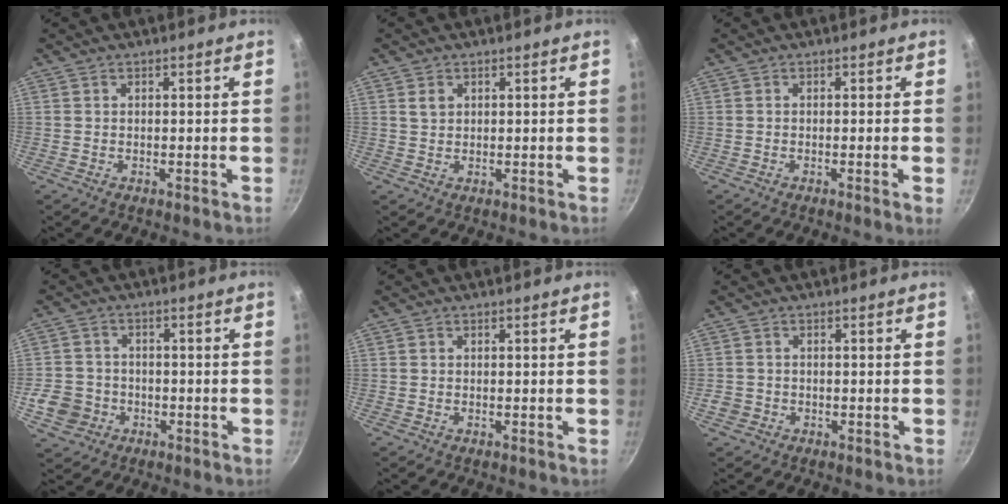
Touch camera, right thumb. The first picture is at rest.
{"total": 3.4, "force": [1.4, 2.6, 1.6], "torque": [-0.019, -0.002, 0.031]}
{"total": 1.7, "force": [-0.4, -0.3, 1.6], "torque": [-0.027, -0.004, -0.009]}
{"total": 7.1, "force": [-2.4, 6.2, 2.3], "torque": [-0.026, 0.022, -0.043]}
{"total": 0.0}
{"total": 2.0, "force": [-0.7, 1.7, 0.7], "torque": [-0.013, 0.005, -0.011]}